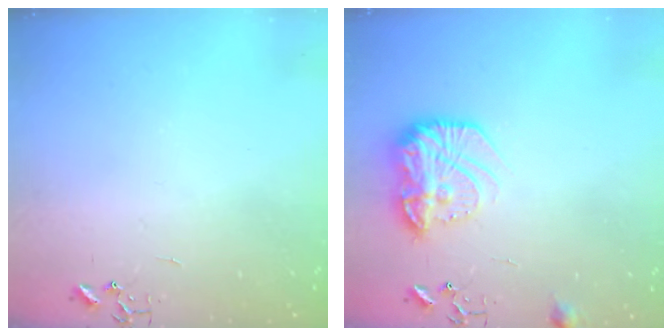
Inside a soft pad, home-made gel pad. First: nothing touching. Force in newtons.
{"total": 15.3, "press": 15.2, "slide": 1.0}